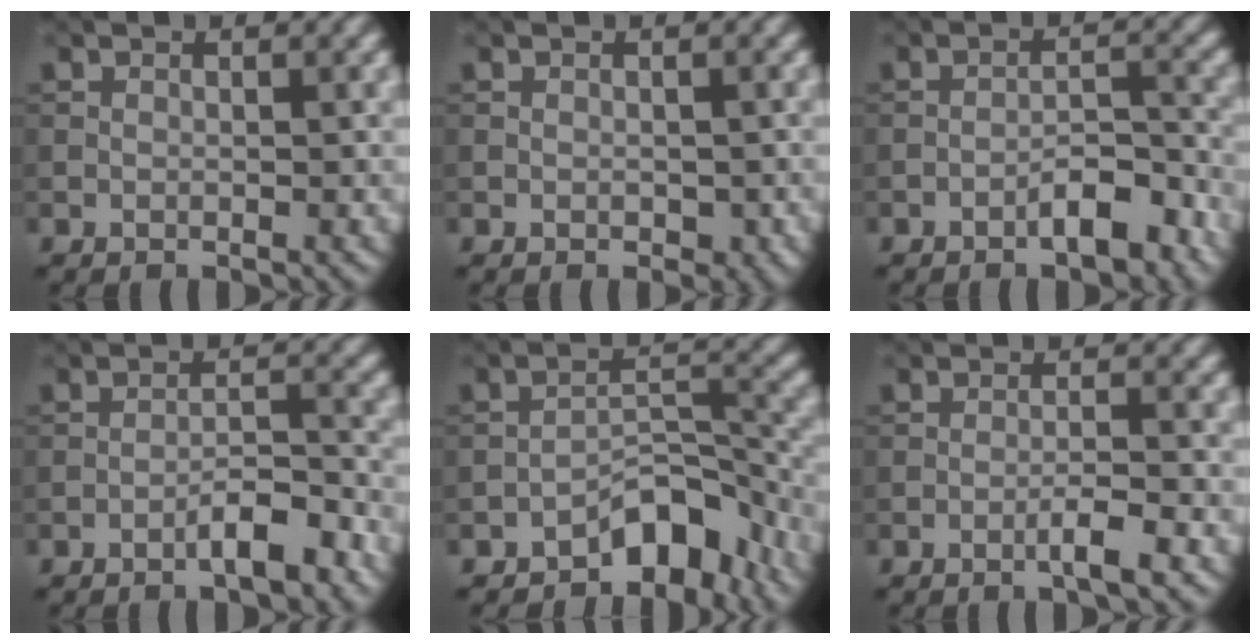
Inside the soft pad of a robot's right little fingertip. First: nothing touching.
{"total": 1.1, "force": [-0.3, 0.8, 0.7], "torque": [-0.008, -0.007, -0.003]}
{"total": 3.8, "force": [-2.4, 1.2, 2.8], "torque": [-0.040, 0.012, -0.040]}
{"total": 3.6, "force": [-2.3, 0.8, 2.7], "torque": [-0.043, 0.012, -0.042]}
{"total": 5.5, "force": [-3.9, 2.4, 3.0], "torque": [-0.027, 0.014, -0.068]}
{"total": 2.4, "force": [-1.3, 0.2, 2.0], "torque": [-0.031, 0.008, -0.028]}